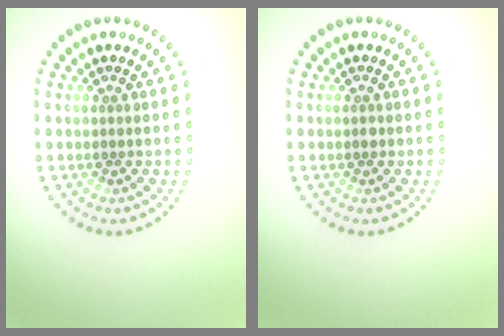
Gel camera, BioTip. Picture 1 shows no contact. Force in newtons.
{"total": 0.5, "press": 0.5, "slide": 0.1}